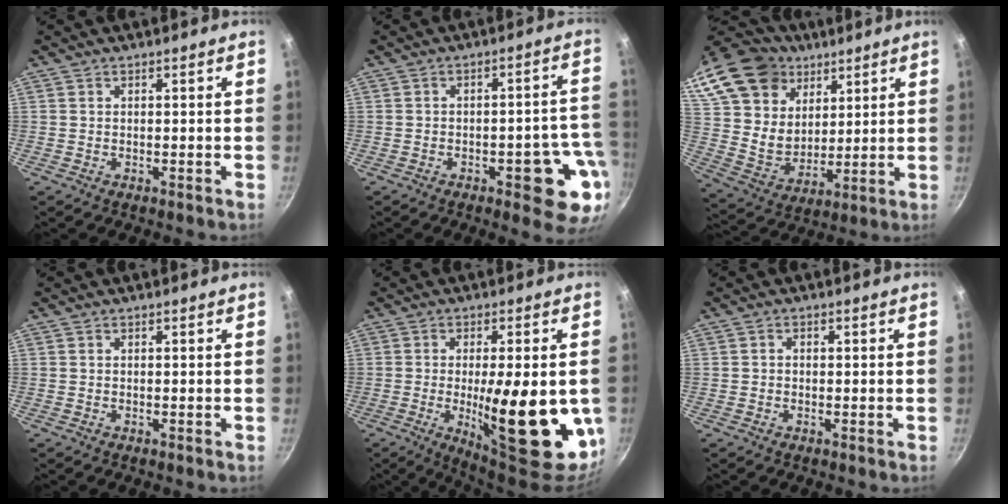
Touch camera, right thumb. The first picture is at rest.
{"total": 11.6, "force": [-4.4, 4.6, 9.7], "torque": [-0.065, 0.028, -0.053]}
{"total": 27.2, "force": [14.5, 19.3, 12.5], "torque": [-0.263, 0.003, 0.276]}
{"total": 0.0}
{"total": 22.1, "force": [-3.4, 7.1, 20.6], "torque": [-0.269, -0.014, -0.036]}
{"total": 0.8, "force": [-0.1, 0.7, 0.4], "torque": [-0.006, 0.004, -0.002]}